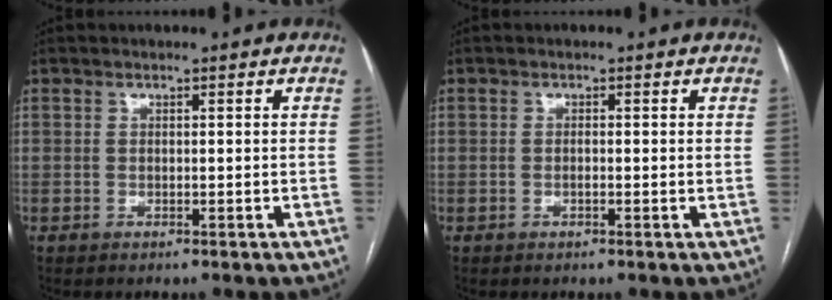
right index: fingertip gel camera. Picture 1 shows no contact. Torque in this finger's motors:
{"motor_torque": [0.09, 0.14, -0.04, 0.00]}